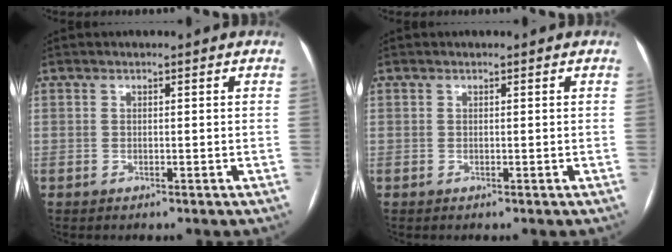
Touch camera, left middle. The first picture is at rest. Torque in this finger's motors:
{"motor_torque": [-0.01, 0.05, 0.04, 0.00]}